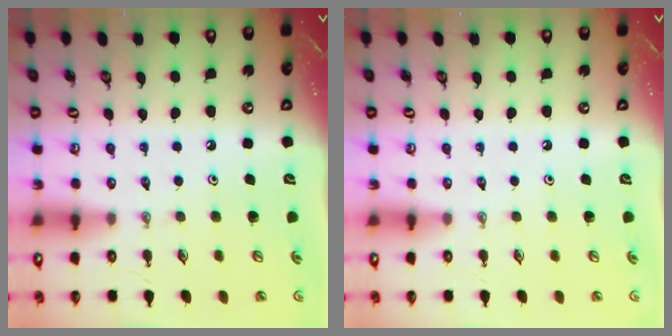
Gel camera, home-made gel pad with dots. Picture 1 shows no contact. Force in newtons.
{"total": 0.0}